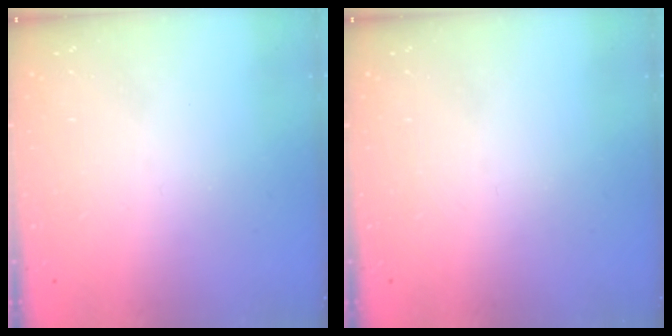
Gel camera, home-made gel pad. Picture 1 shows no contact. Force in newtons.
{"total": 0.0}